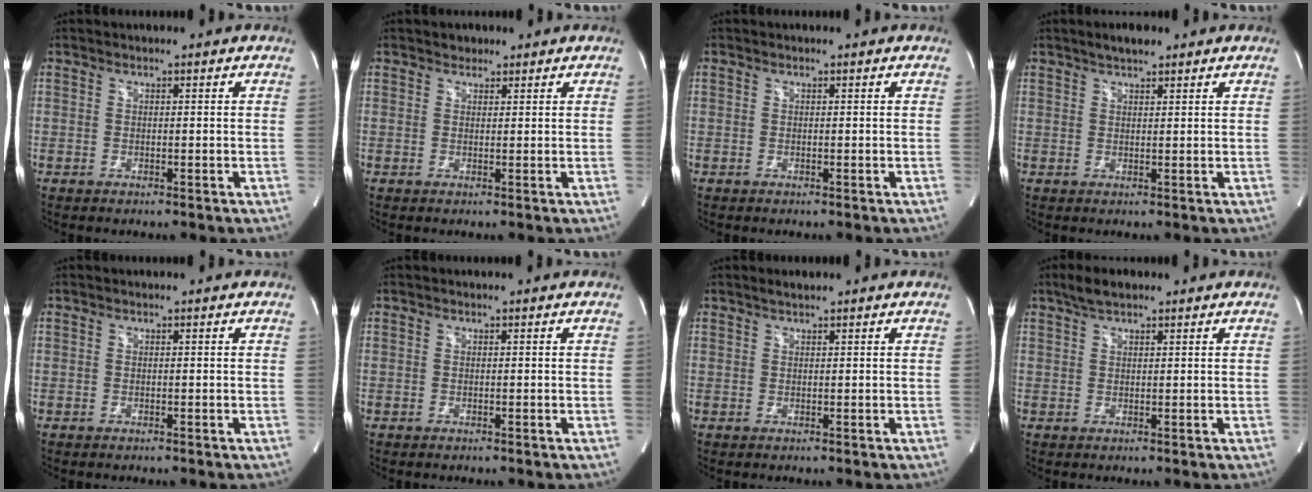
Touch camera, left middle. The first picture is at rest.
{"total": 1.4, "force": [1.0, 0.9, 0.1], "torque": [-0.001, 0.000, 0.013]}
{"total": 0.0}
{"total": 2.8, "force": [2.3, 0.8, 1.5], "torque": [-0.034, 0.008, 0.038]}
{"total": 0.0}
{"total": 0.0}
{"total": 1.1, "force": [1.0, 0.1, 0.5], "torque": [-0.016, 0.006, 0.021]}
{"total": 3.3, "force": [2.4, 1.1, 1.9], "torque": [-0.045, 0.011, 0.046]}